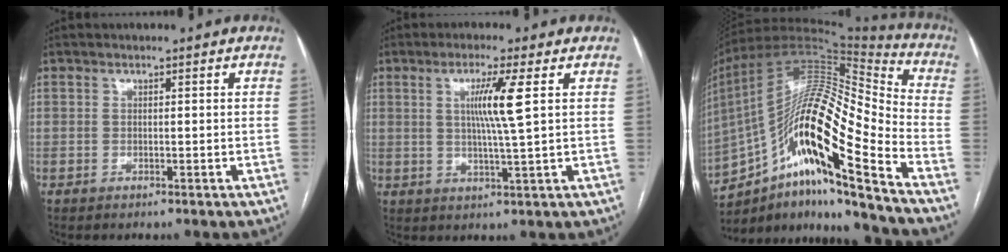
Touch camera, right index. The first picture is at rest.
{"total": 6.3, "force": [1.6, -1.0, 6.0], "torque": [-0.112, -0.005, 0.031]}
{"total": 23.9, "force": [-12.7, 2.9, 20.0], "torque": [-0.363, 0.019, -0.223]}